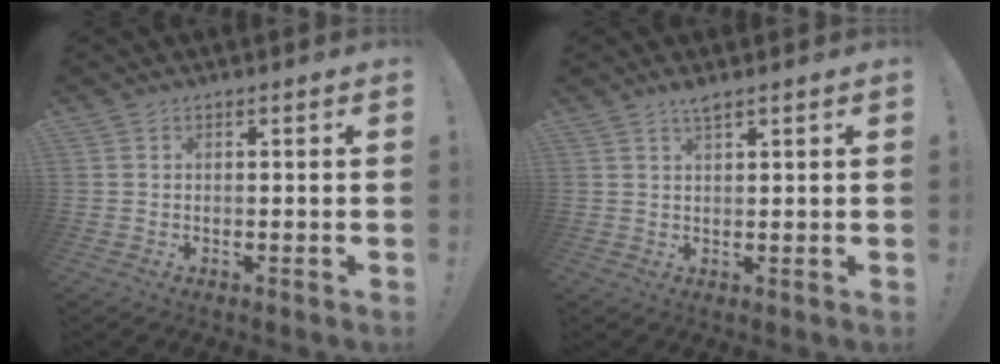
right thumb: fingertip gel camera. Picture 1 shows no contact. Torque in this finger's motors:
{"motor_torque": [0.29, 0.28, -0.05, 0.05, -0.01]}